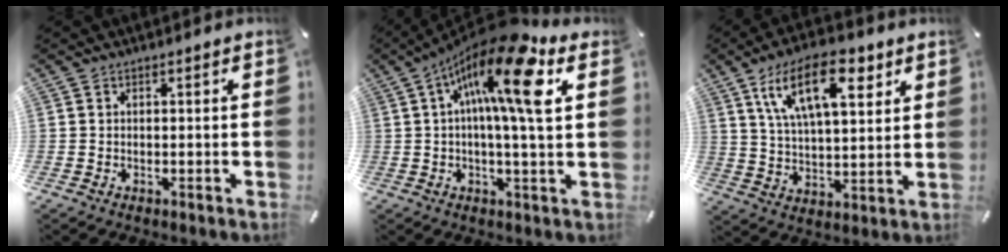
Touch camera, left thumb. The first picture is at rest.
{"total": 18.0, "force": [6.0, 3.4, 16.6], "torque": [-0.286, -0.033, 0.078]}
{"total": 17.0, "force": [8.4, 7.8, 12.5], "torque": [-0.230, -0.015, 0.140]}